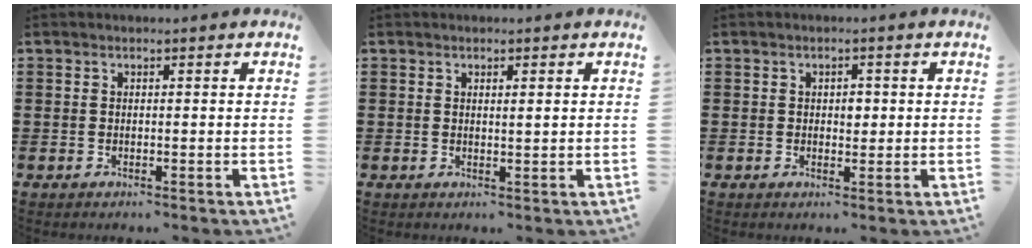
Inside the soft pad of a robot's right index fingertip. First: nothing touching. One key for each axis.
{"total": 0.9, "fx": 0.4, "fy": 0.1, "fz": 0.7, "tx": -0.015, "ty": 0.002, "tz": 0.007}
{"total": 1.7, "fx": 0.3, "fy": 1.1, "fz": 1.3, "tx": -0.010, "ty": 0.001, "tz": 0.000}